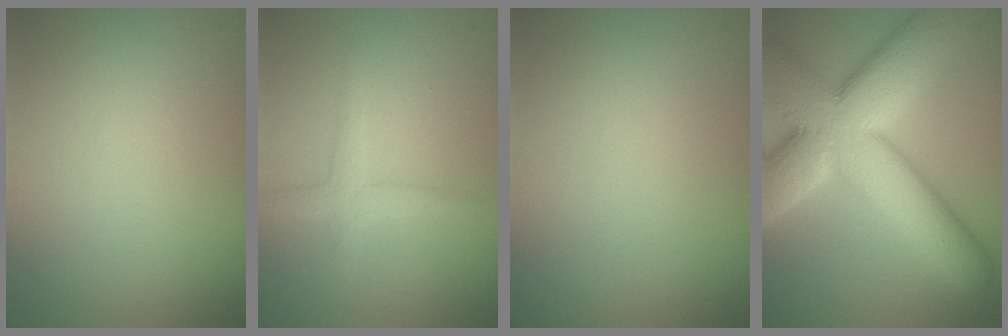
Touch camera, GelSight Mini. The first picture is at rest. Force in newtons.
{"total": 1.9, "press": 1.9, "slide": 0.2}
{"total": 0.0}
{"total": 14.4, "press": 14.3, "slide": 1.3}